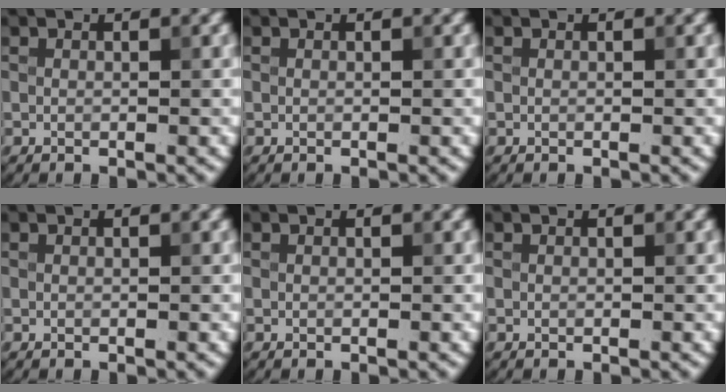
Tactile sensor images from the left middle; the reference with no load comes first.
{"total": 0.0}
{"total": 0.0}
{"total": 0.0}
{"total": 0.0}
{"total": 0.0}